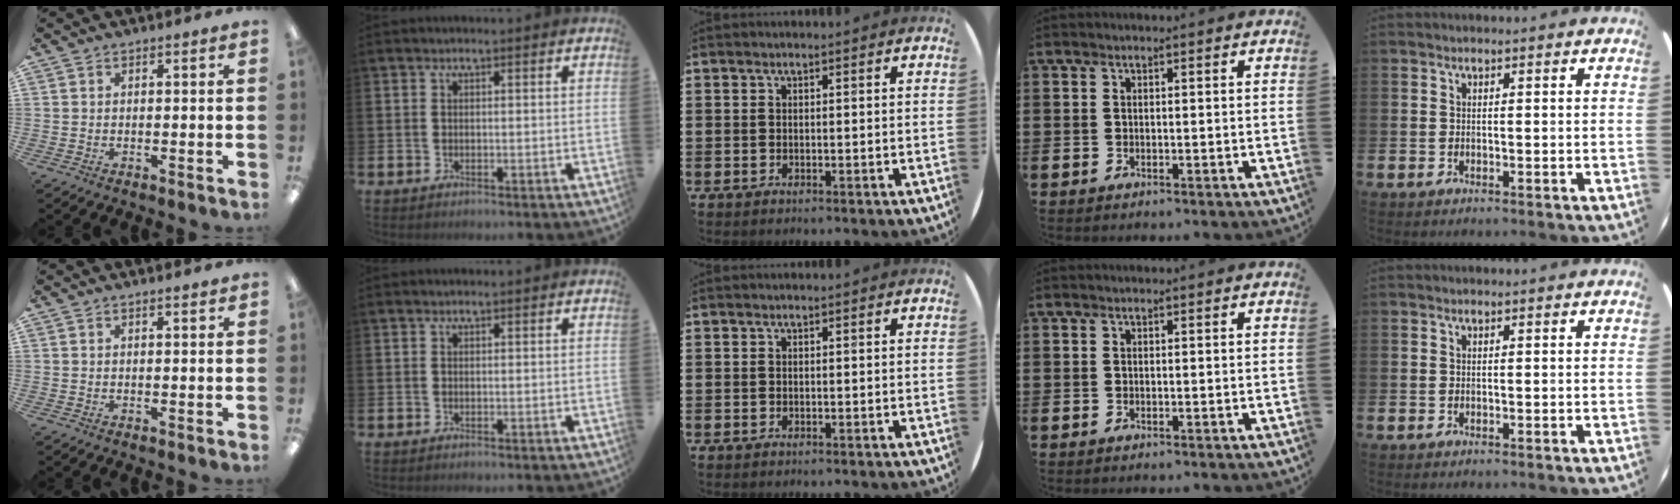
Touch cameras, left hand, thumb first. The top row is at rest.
{"thumb": {"total": 0.8, "force": [0.7, 0.1, 0.5], "torque": [-0.010, 0.000, 0.012]}}